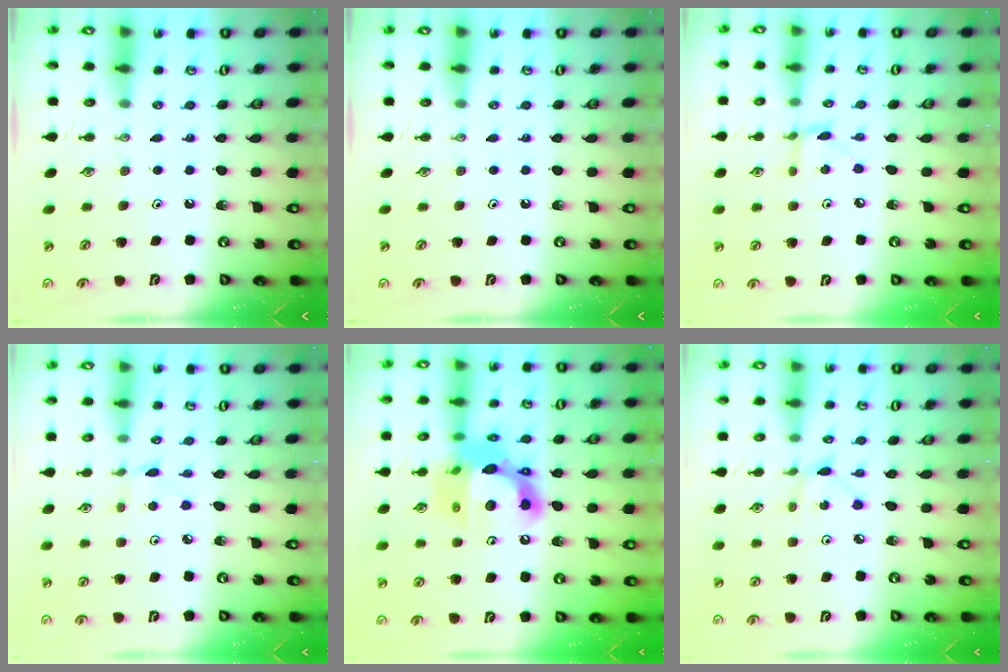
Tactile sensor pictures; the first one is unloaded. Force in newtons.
{"total": 0.0}
{"total": 3.7, "press": 3.7, "slide": 0.1}
{"total": 1.5, "press": 1.5, "slide": 0.2}
{"total": 16.5, "press": 16.5, "slide": 1.5}
{"total": 2.9, "press": 2.9, "slide": 0.2}